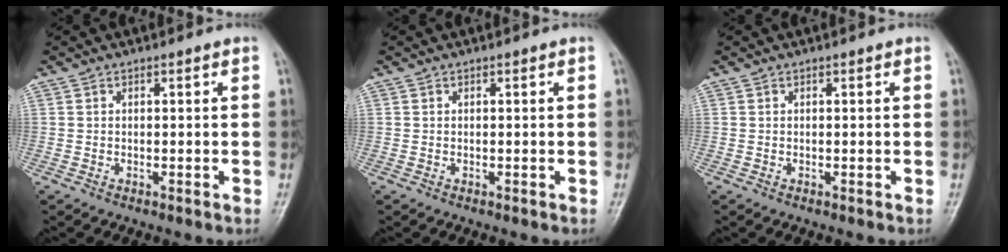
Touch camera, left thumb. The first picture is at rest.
{"total": 0.0}
{"total": 0.0}